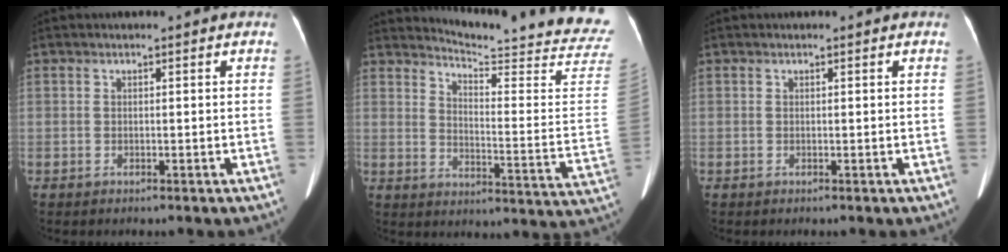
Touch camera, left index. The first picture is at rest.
{"total": 23.1, "force": [22.2, -0.7, 6.3], "torque": [-0.097, -0.163, 0.256]}
{"total": 0.0}